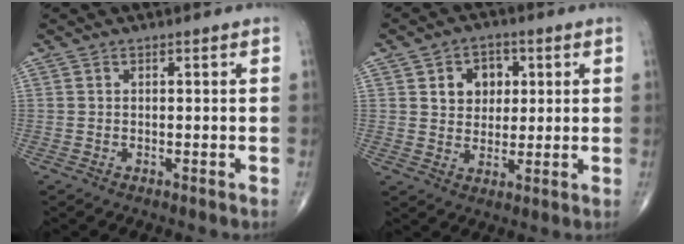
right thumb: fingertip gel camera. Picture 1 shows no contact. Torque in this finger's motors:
{"motor_torque": [-0.08, 0.14, 0.03, 0.12, 0.13]}